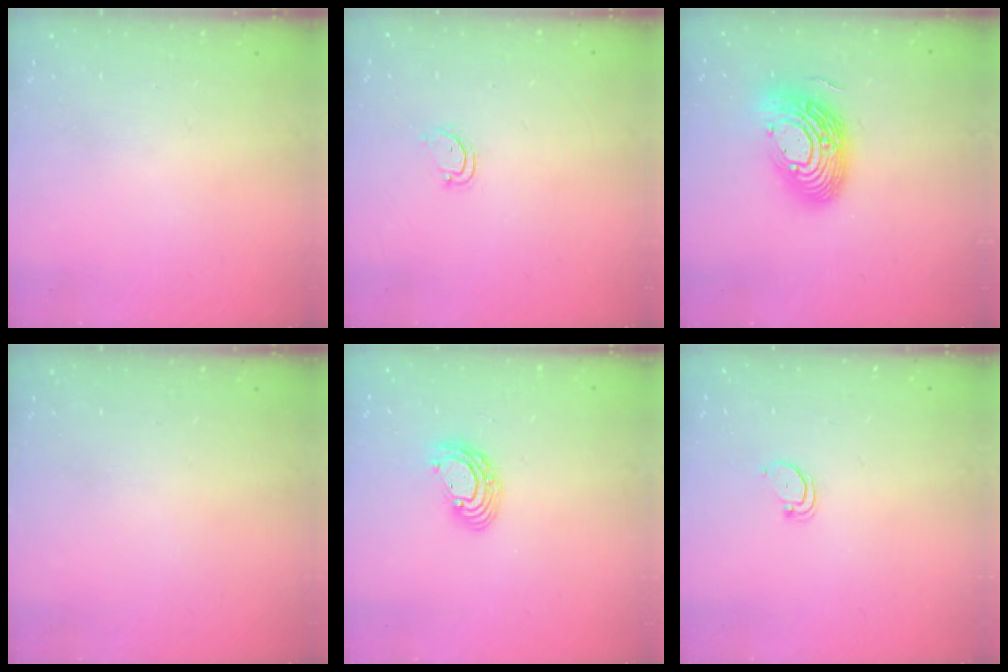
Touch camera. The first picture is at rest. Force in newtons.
{"total": 2.7, "press": 2.6, "slide": 0.3}
{"total": 17.0, "press": 16.9, "slide": 1.3}
{"total": 0.0}
{"total": 7.6, "press": 7.6, "slide": 0.9}
{"total": 2.5, "press": 2.5, "slide": 0.2}